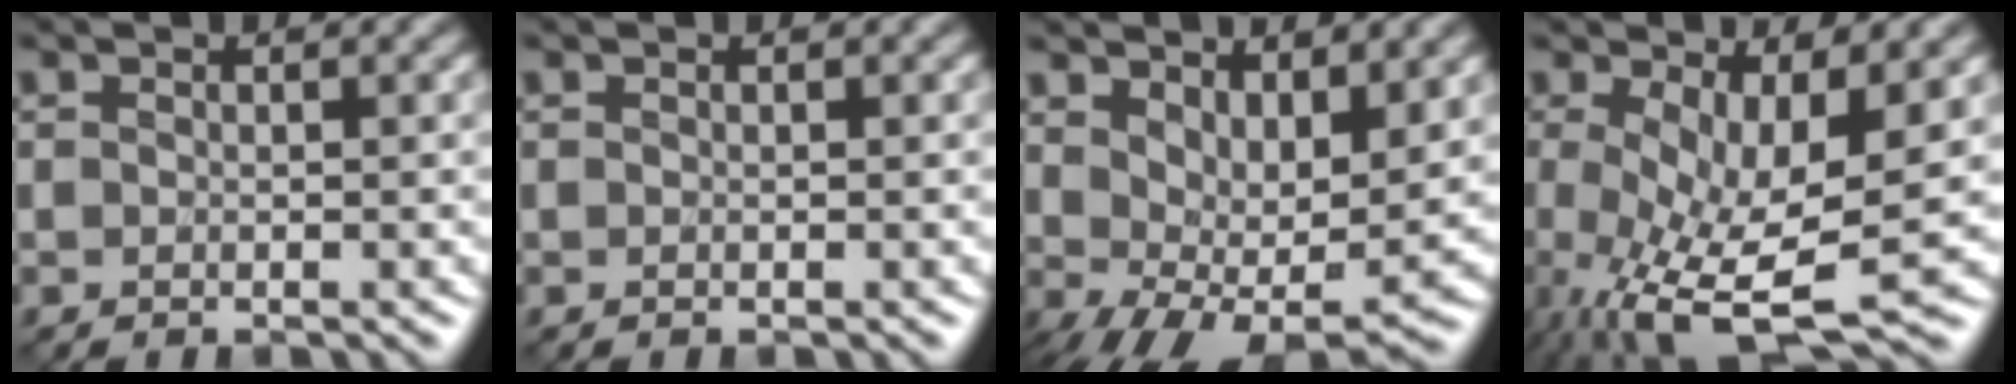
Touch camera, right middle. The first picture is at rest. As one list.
[{"total": 0.0}, {"total": 7.9, "force": [1.3, 3.7, 6.8], "torque": [-0.109, -0.012, 0.033]}, {"total": 8.9, "force": [-1.6, 3.3, 8.1], "torque": [-0.163, -0.022, -0.018]}]